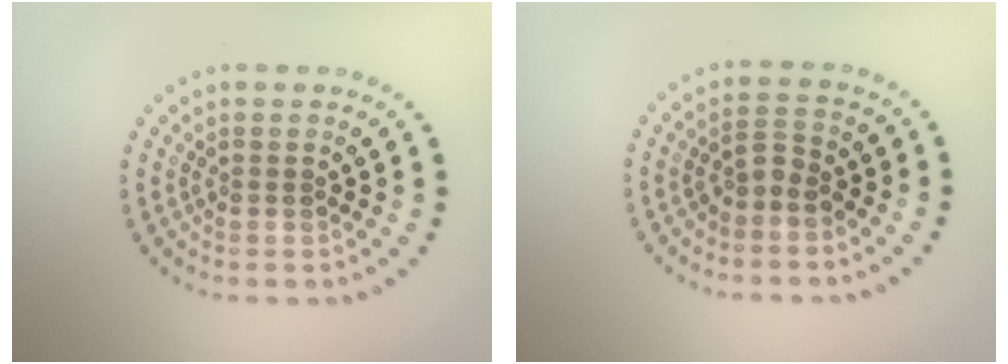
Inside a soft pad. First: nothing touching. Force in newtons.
{"total": 1.8, "press": 1.4, "slide": 1.2}